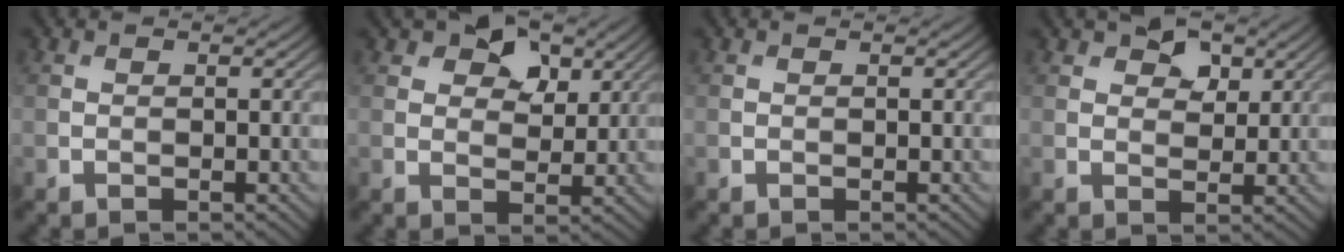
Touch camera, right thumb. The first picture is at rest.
{"total": 6.6, "force": [3.8, 3.8, 3.8], "torque": [-0.056, 0.001, 0.058]}
{"total": 0.0}
{"total": 4.1, "force": [2.4, 2.4, 2.2], "torque": [-0.033, -0.003, 0.040]}